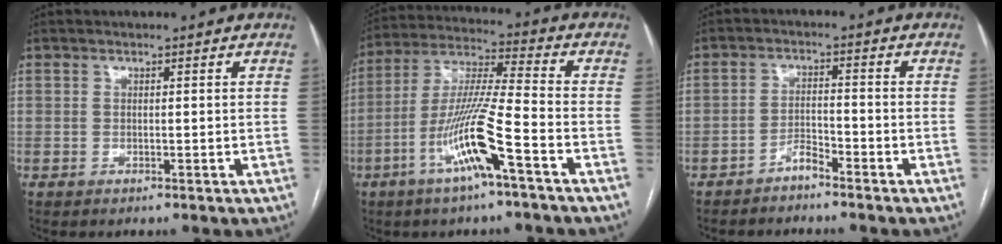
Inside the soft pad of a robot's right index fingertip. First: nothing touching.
{"total": 13.2, "force": [-5.8, 0.0, 11.9], "torque": [-0.242, -0.002, -0.112]}
{"total": 2.7, "force": [-2.4, 0.6, 1.1], "torque": [-0.015, 0.001, -0.044]}